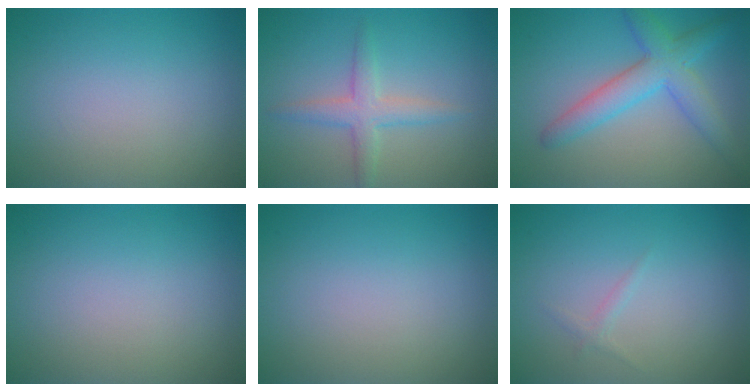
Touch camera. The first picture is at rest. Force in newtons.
{"total": 2.9, "press": 2.9, "slide": 0.1}
{"total": 4.9, "press": 4.9, "slide": 0.3}
{"total": 0.0}
{"total": 0.0}
{"total": 0.7, "press": 0.7, "slide": 0.1}